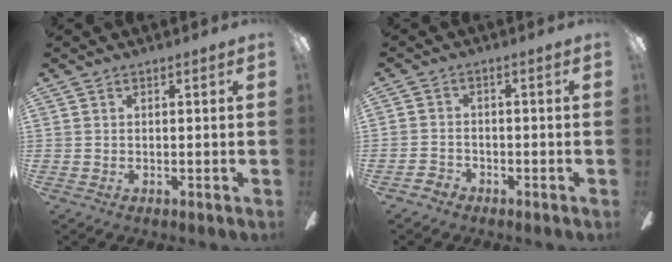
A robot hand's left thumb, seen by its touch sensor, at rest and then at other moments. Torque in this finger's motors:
{"motor_torque": [-0.40, 0.63, -0.13, 0.69, 0.00]}